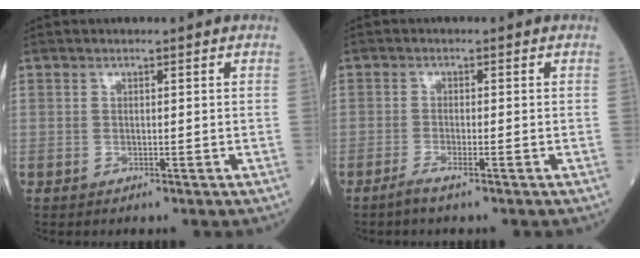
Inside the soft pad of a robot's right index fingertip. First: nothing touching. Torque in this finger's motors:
{"motor_torque": [0.08, -0.04, 0.01, 0.04]}